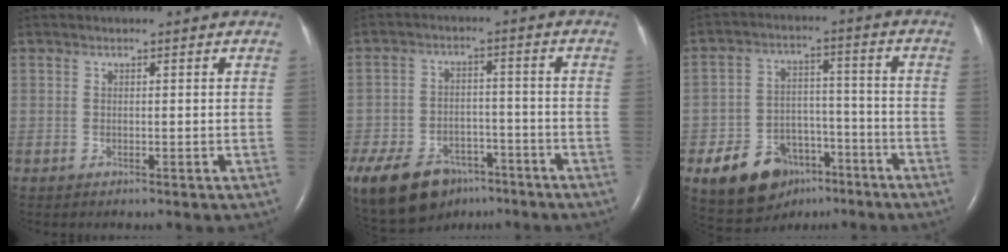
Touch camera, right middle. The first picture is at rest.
{"total": 23.7, "force": [-14.7, 14.7, 11.3], "torque": [-0.318, -0.028, -0.223]}
{"total": 11.9, "force": [-6.9, 7.9, 5.6], "torque": [-0.105, 0.017, -0.105]}